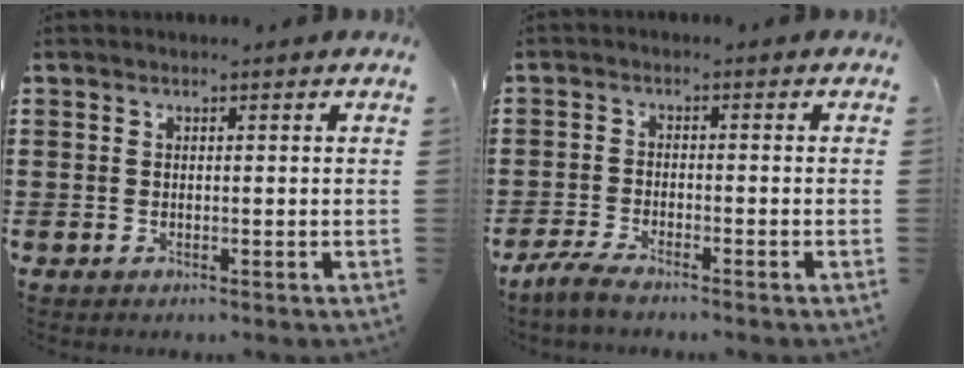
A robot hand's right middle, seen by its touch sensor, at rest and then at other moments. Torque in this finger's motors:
{"motor_torque": [2.14, 0.00, 0.19, 0.07]}